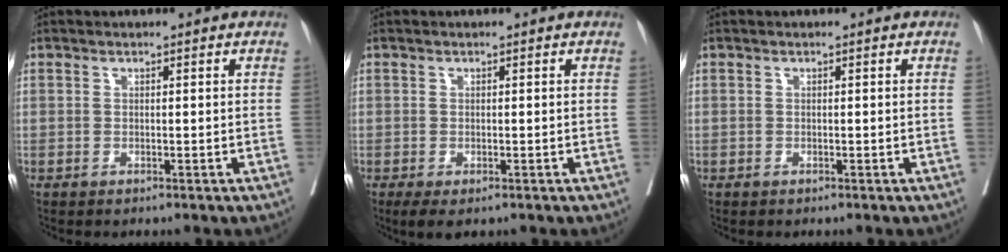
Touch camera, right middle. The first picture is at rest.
{"total": 2.6, "force": [-1.4, 1.2, 1.8], "torque": [-0.035, -0.008, -0.016]}
{"total": 0.0}